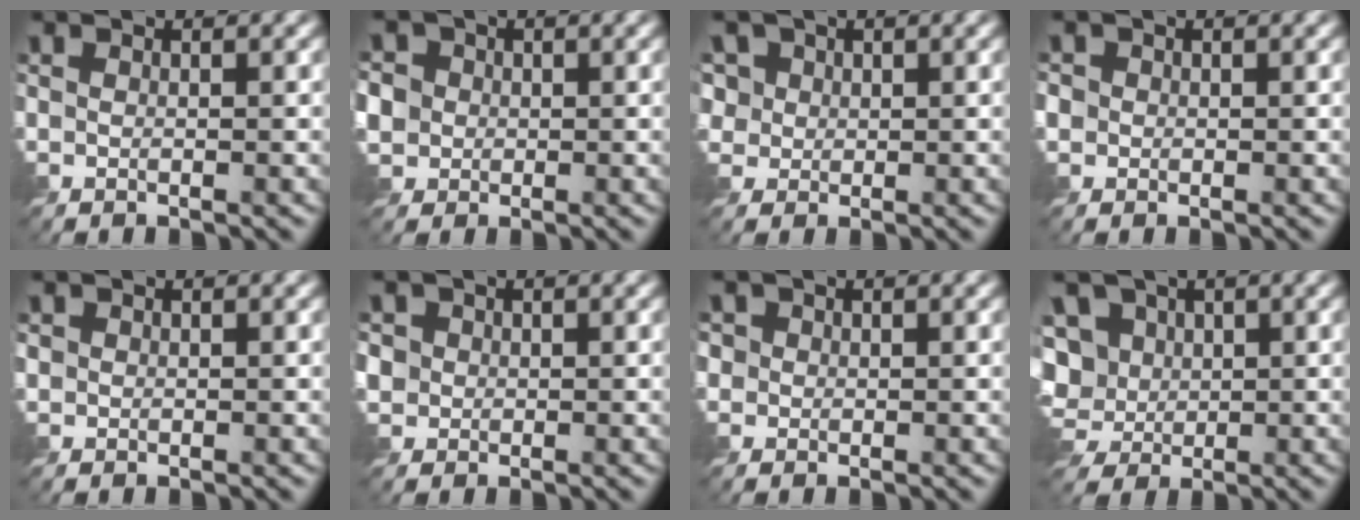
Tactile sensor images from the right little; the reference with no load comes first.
{"total": 6.5, "force": [1.1, 5.8, 2.7], "torque": [-0.075, 0.024, 0.004]}
{"total": 6.5, "force": [2.9, 5.1, 2.9], "torque": [-0.088, 0.015, 0.040]}
{"total": 1.4, "force": [-0.1, 1.4, 0.2], "torque": [-0.005, -0.003, -0.005]}
{"total": 0.7, "force": [0.1, 0.7, 0.0], "torque": [0.001, -0.002, 0.001]}
{"total": 2.7, "force": [0.5, 2.6, 0.8], "torque": [-0.038, 0.006, 0.017]}
{"total": 2.1, "force": [0.7, 1.9, 0.6], "torque": [-0.026, -0.003, 0.019]}
{"total": 9.6, "force": [1.0, 8.3, 4.7], "torque": [-0.116, 0.028, -0.011]}